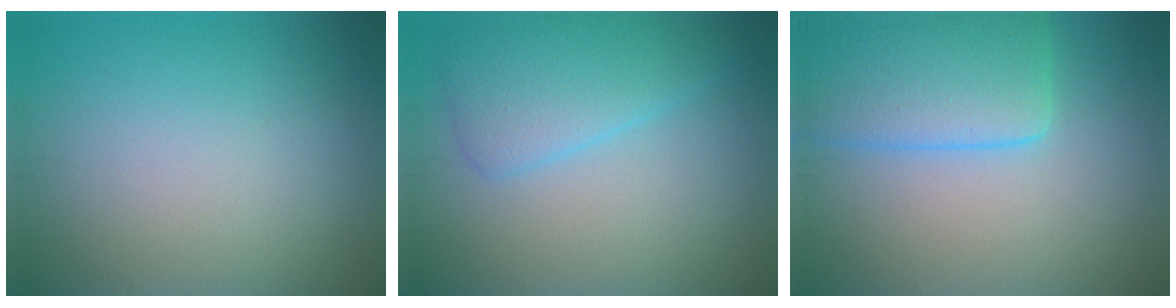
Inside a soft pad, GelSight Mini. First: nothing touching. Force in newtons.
{"total": 4.4, "press": 4.4, "slide": 0.1}
{"total": 6.7, "press": 6.7, "slide": 0.3}